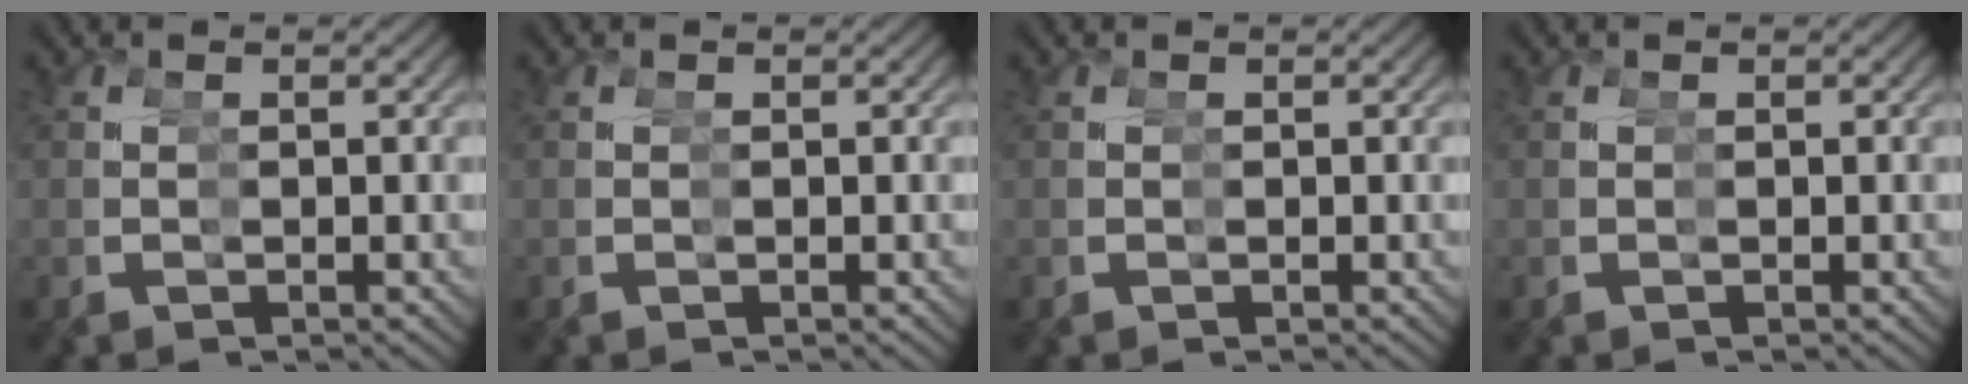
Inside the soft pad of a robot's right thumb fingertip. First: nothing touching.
{"total": 0.0}
{"total": 0.0}
{"total": 0.0}